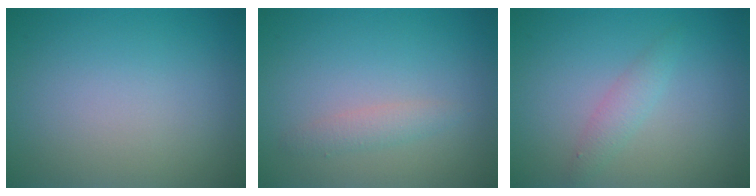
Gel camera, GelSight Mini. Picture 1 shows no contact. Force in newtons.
{"total": 1.4, "press": 1.4, "slide": 0.1}
{"total": 1.6, "press": 1.6, "slide": 0.1}